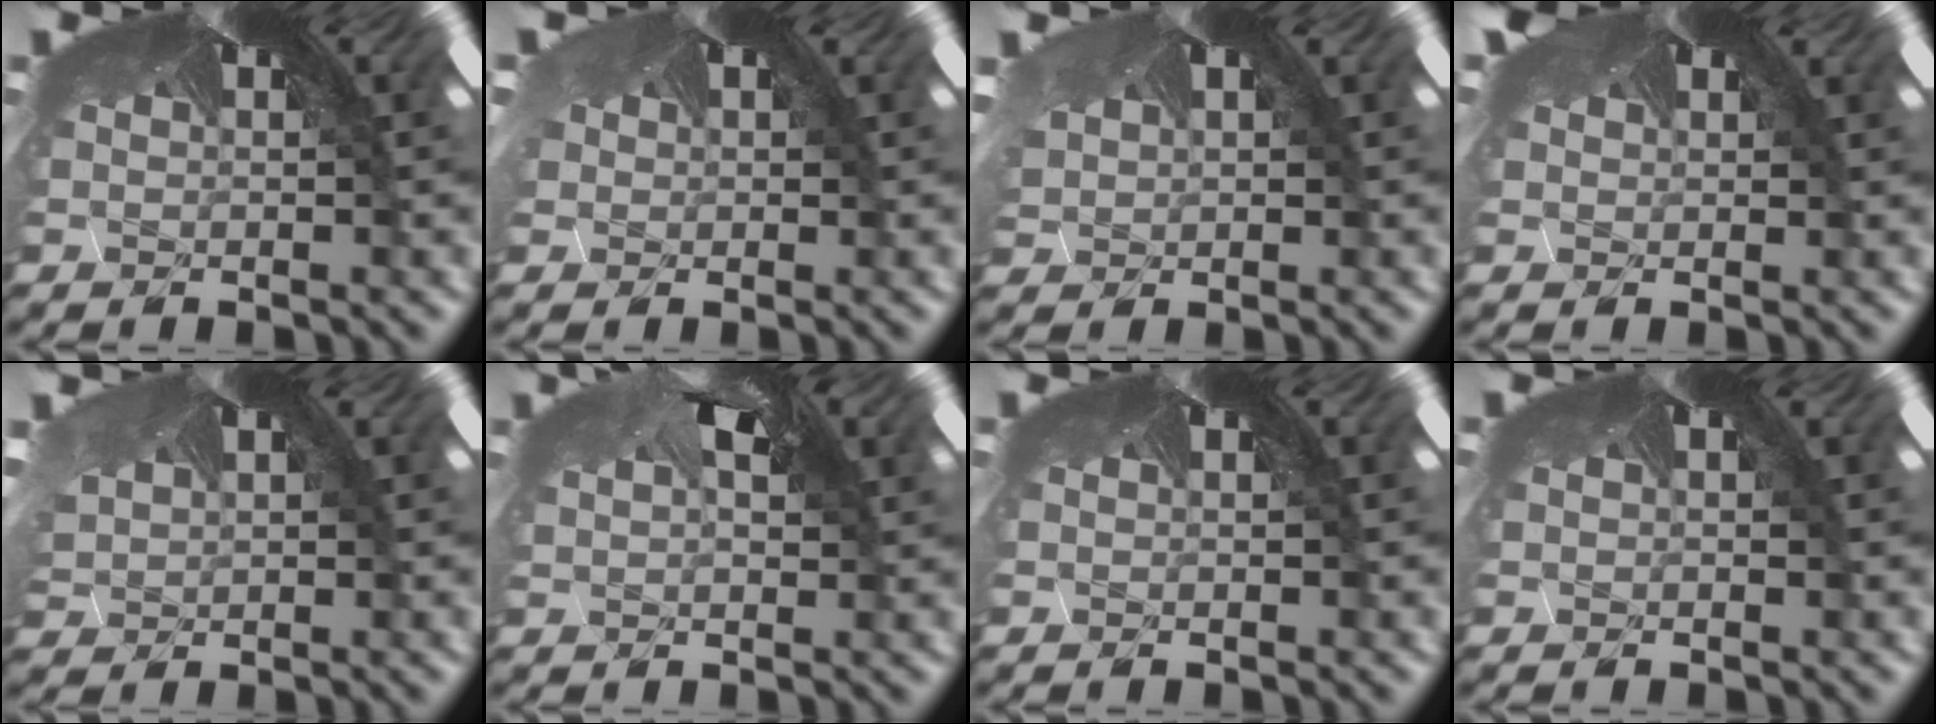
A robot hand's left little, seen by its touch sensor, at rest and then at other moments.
{"total": 2.4, "force": [-0.2, 1.9, 1.4], "torque": [-0.053, 0.007, 0.001]}
{"total": 2.3, "force": [-0.6, 2.0, 0.8], "torque": [-0.048, -0.002, 0.006]}
{"total": 2.1, "force": [0.9, 1.3, 1.3], "torque": [-0.042, 0.008, 0.015]}
{"total": 1.8, "force": [-0.8, 1.6, 0.3], "torque": [-0.041, -0.006, 0.009]}
{"total": 2.9, "force": [1.2, 1.8, 2.0], "torque": [-0.052, 0.005, 0.032]}
{"total": 0.0}
{"total": 0.0}